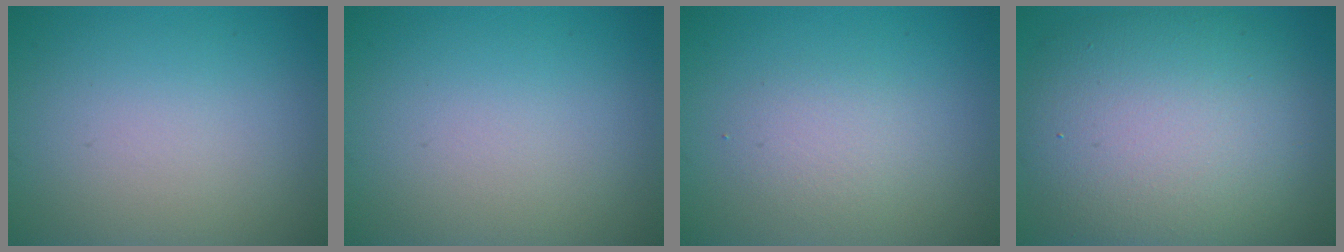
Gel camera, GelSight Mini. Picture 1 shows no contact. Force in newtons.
{"total": 0.0}
{"total": 2.0, "press": 1.9, "slide": 0.2}
{"total": 11.8, "press": 11.7, "slide": 1.0}